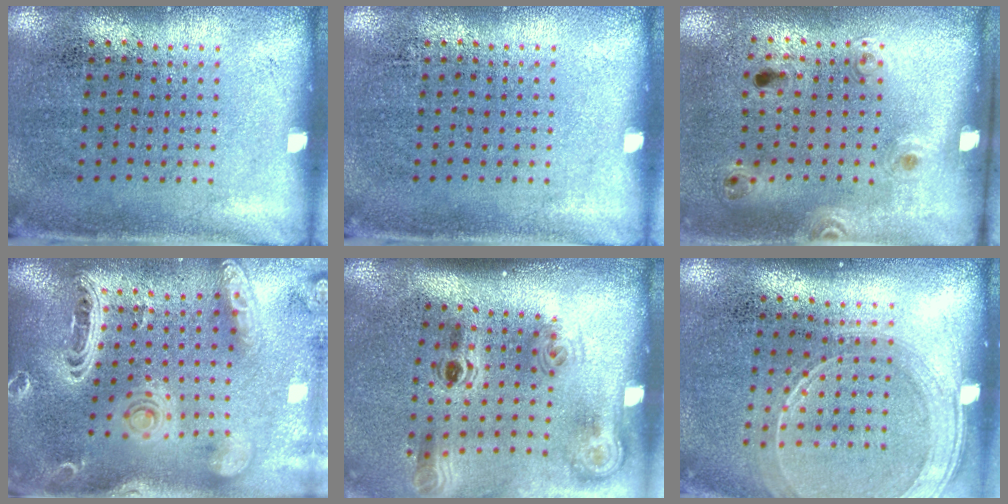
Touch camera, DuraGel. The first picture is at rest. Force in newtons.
{"total": 0.0}
{"total": 1.4, "press": 0.8, "slide": 1.1}
{"total": 3.8, "press": 3.0, "slide": 2.3}
{"total": 2.2, "press": 1.4, "slide": 1.7}
{"total": 1.8, "press": 1.6, "slide": 0.8}